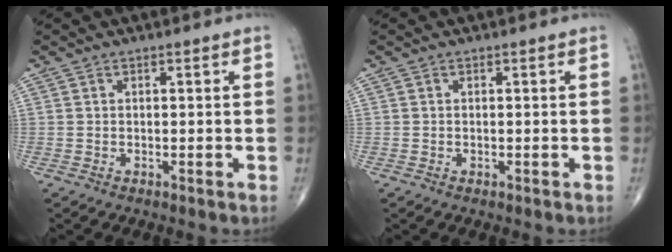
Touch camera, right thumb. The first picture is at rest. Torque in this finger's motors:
{"motor_torque": [-0.27, -0.01, -0.16, -0.04, 0.02]}